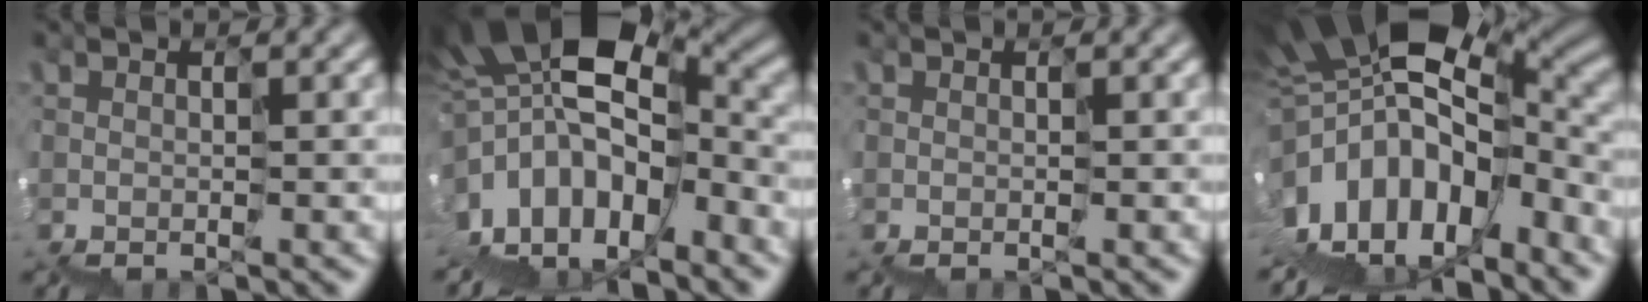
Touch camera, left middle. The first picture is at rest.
{"total": 13.3, "force": [-1.0, 8.3, 10.3], "torque": [-0.183, 0.006, 0.005]}
{"total": 0.0}
{"total": 13.9, "force": [-2.7, 8.5, 10.7], "torque": [-0.196, -0.001, -0.032]}